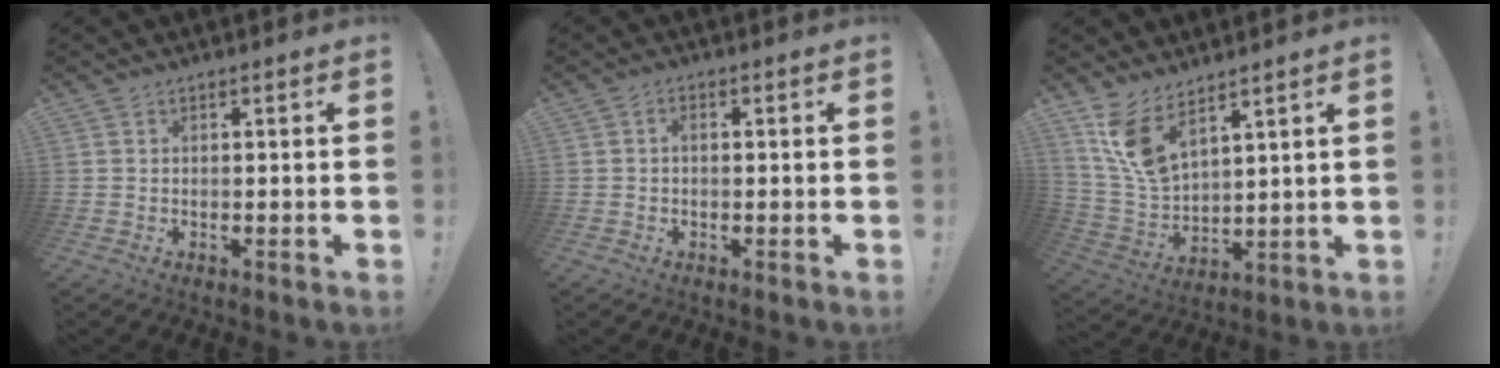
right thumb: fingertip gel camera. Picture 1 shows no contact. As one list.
[{"total": 1.4, "force": [-0.3, 0.8, 1.2], "torque": [-0.023, 0.005, -0.007]}, {"total": 11.3, "force": [8.1, 4.7, 6.3], "torque": [-0.133, -0.051, 0.159]}]